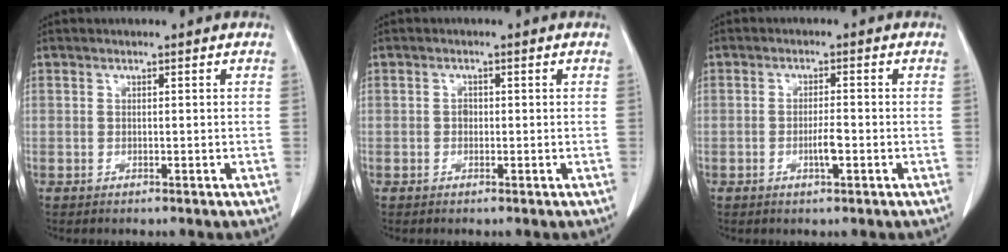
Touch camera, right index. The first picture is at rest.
{"total": 0.8, "force": [0.0, 0.7, 0.5], "torque": [-0.004, 0.004, 0.000]}
{"total": 2.6, "force": [-0.8, 0.3, 2.4], "torque": [-0.043, 0.001, -0.011]}